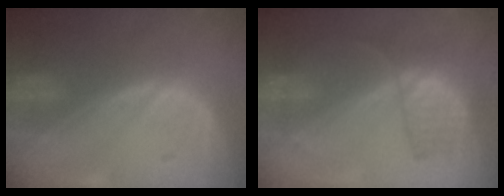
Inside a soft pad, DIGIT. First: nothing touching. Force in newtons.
{"total": 7.0, "press": 6.0, "slide": 3.7}